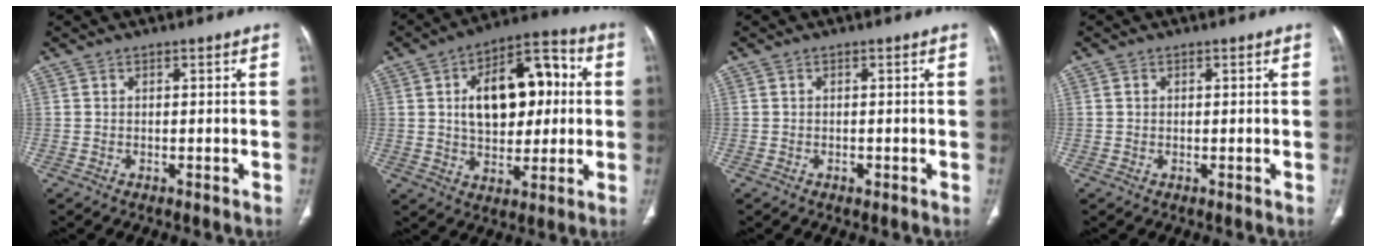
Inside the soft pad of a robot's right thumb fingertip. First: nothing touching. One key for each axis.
{"total": 20.2, "fx": 2.4, "fy": 12.1, "fz": 15.9, "tx": -0.208, "ty": 0.027, "tz": 0.040}
{"total": 0.7, "fx": -0.3, "fy": 0.4, "fz": 0.4, "tx": -0.006, "ty": 0.000, "tz": -0.005}
{"total": 0.6, "fx": 0.1, "fy": 0.6, "fz": 0.2, "tx": -0.001, "ty": 0.001, "tz": 0.003}